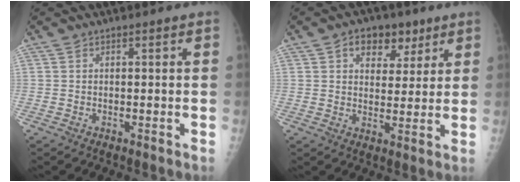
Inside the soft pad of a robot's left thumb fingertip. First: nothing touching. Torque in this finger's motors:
{"motor_torque": [0.18, 0.20, 0.34, -0.04, 0.11]}